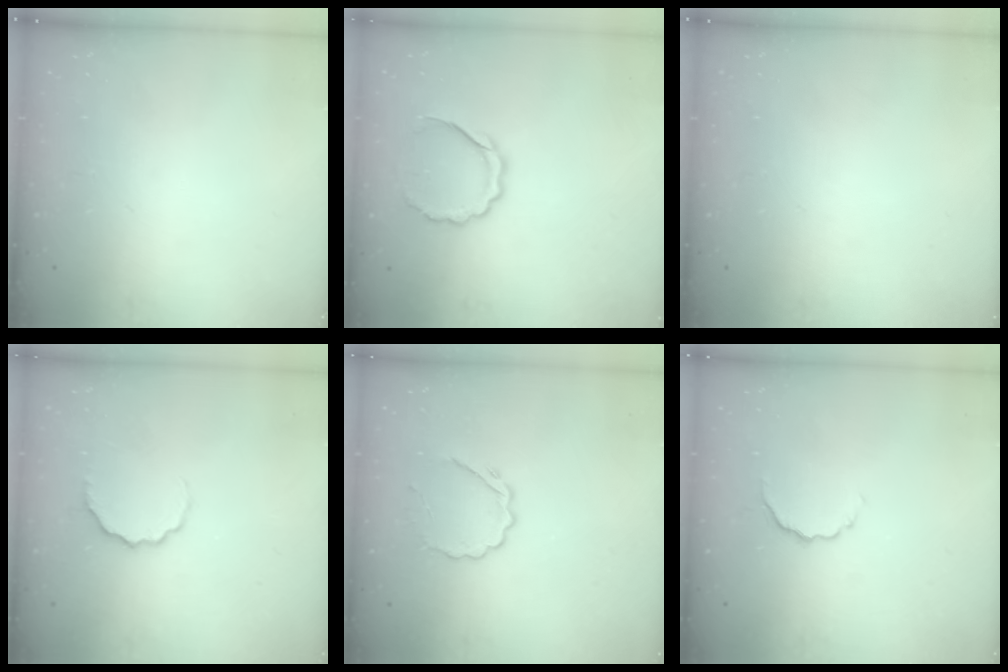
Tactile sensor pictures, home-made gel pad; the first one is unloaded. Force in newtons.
{"total": 7.8, "press": 7.8, "slide": 0.6}
{"total": 0.0}
{"total": 6.5, "press": 6.4, "slide": 1.1}
{"total": 5.1, "press": 5.0, "slide": 1.0}
{"total": 4.0, "press": 3.9, "slide": 0.9}